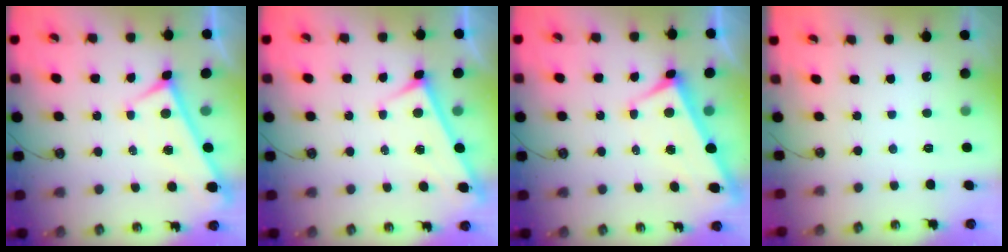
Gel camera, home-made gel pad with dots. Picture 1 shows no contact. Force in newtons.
{"total": 3.3, "press": 3.3, "slide": 0.3}
{"total": 2.8, "press": 2.7, "slide": 0.9}
{"total": 0.0}